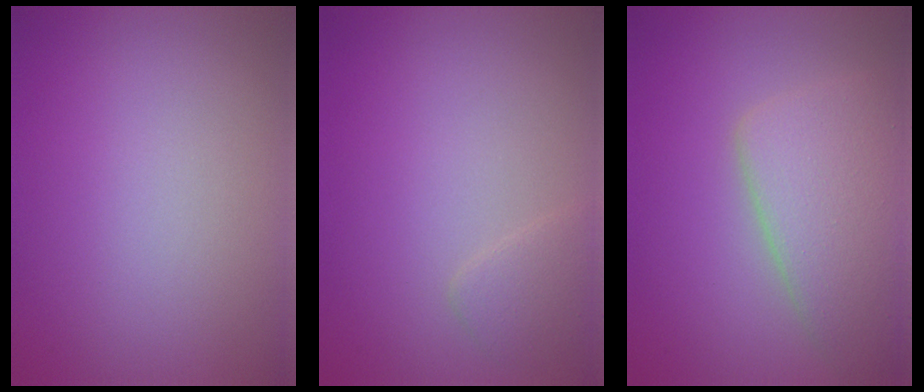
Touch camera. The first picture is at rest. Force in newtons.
{"total": 1.4, "press": 1.4, "slide": 0.1}
{"total": 6.5, "press": 6.5, "slide": 0.2}